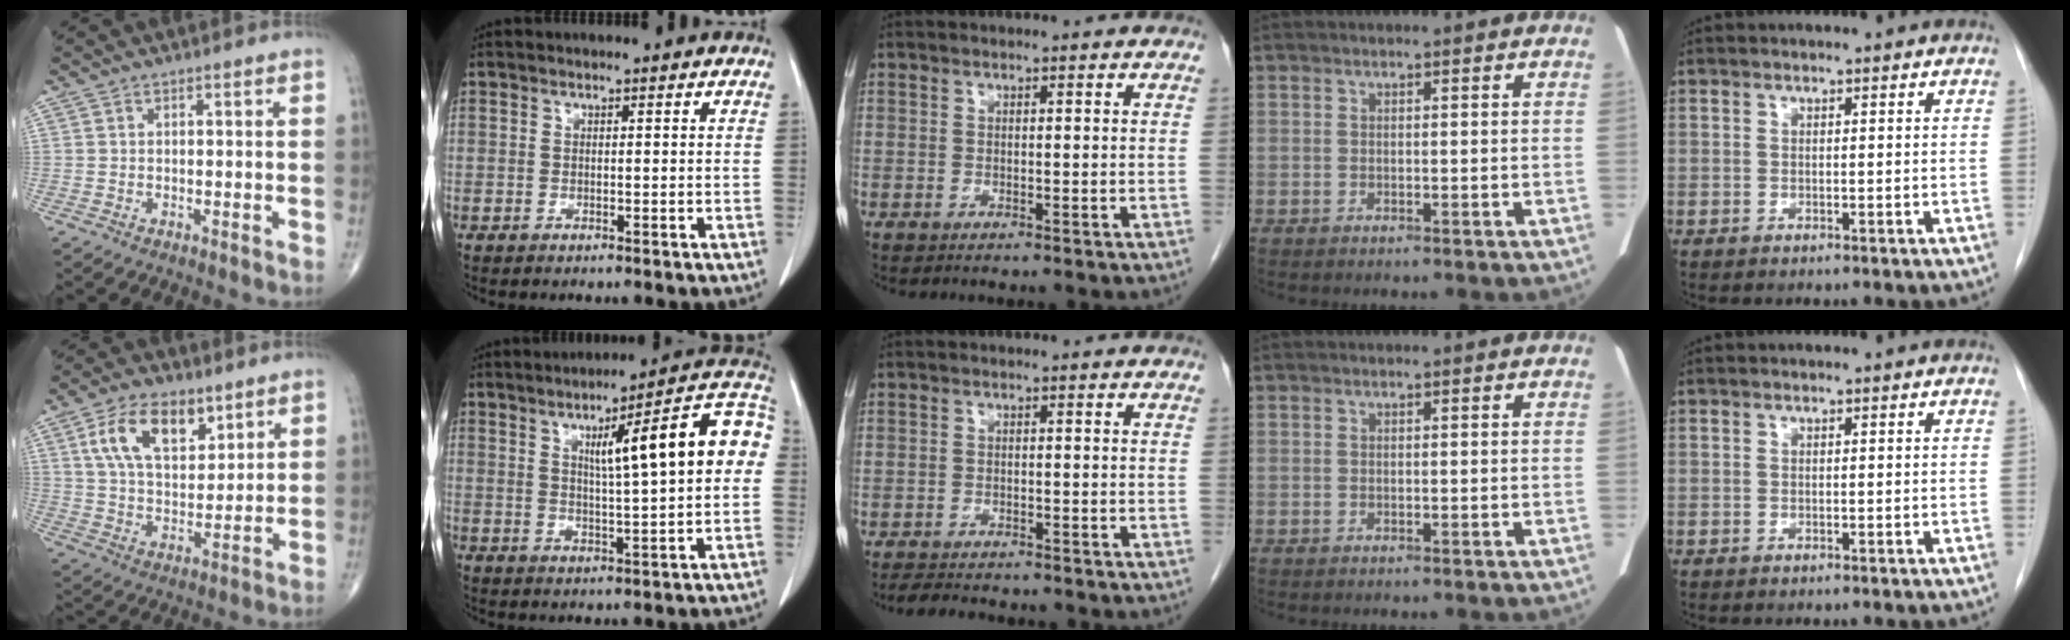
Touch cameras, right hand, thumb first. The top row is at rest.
{"thumb": {"total": 12.9, "force": [6.1, 7.0, 9.0], "torque": [-0.140, -0.020, 0.117]}, "index": {"total": 14.8, "force": [3.0, 1.4, 14.5], "torque": [-0.197, 0.031, 0.037]}, "middle": {"total": 5.8, "force": [-5.2, 1.3, 2.2], "torque": [-0.038, -0.011, -0.077]}}